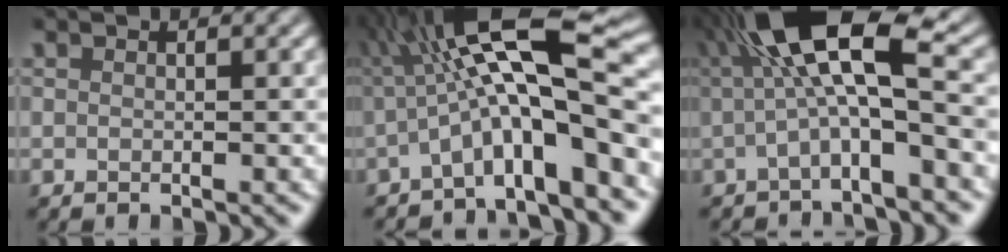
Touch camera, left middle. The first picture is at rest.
{"total": 12.0, "force": [-1.0, 2.6, 11.7], "torque": [-0.191, 0.035, -0.023]}
{"total": 8.9, "force": [0.8, 2.4, 8.6], "torque": [-0.147, 0.029, -0.002]}